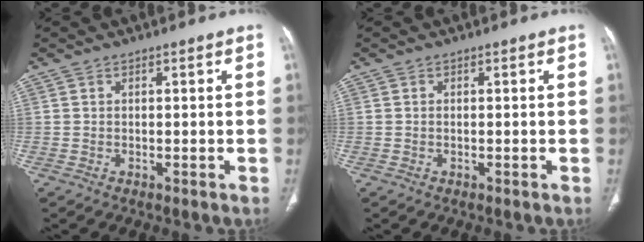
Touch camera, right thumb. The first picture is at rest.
{"total": 0.0}